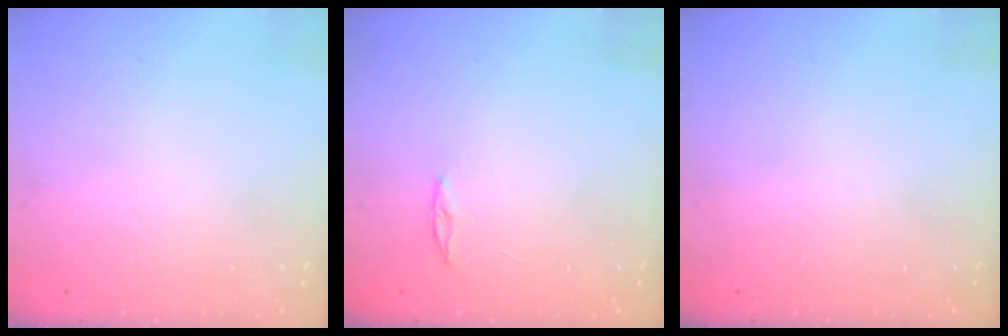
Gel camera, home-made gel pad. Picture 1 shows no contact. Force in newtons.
{"total": 3.0, "press": 2.9, "slide": 0.3}
{"total": 0.0}